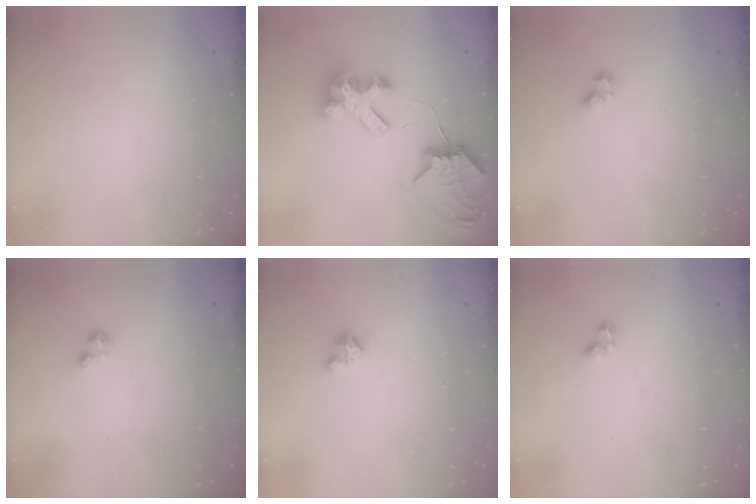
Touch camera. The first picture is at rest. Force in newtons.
{"total": 8.3, "press": 8.3, "slide": 1.0}
{"total": 3.0, "press": 2.7, "slide": 1.3}
{"total": 1.0, "press": 0.9, "slide": 0.4}
{"total": 1.7, "press": 1.6, "slide": 0.2}
{"total": 3.0, "press": 3.0, "slide": 0.4}